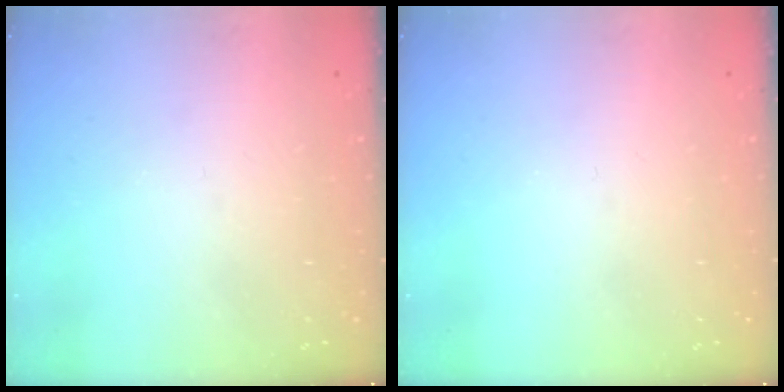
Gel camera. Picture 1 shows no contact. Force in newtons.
{"total": 0.0}